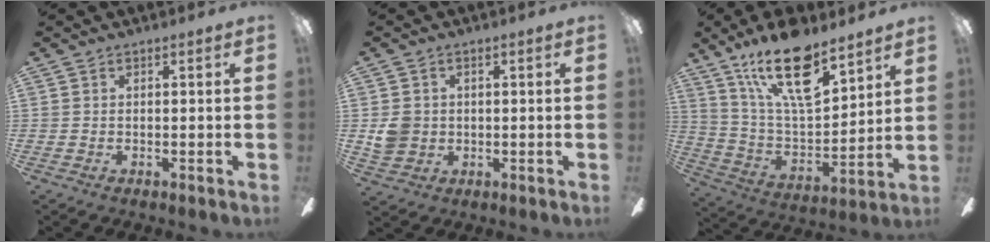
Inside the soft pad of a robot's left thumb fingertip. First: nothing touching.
{"total": 6.0, "force": [1.1, 5.6, 1.9], "torque": [-0.023, 0.009, 0.026]}
{"total": 21.2, "force": [13.9, 8.2, 13.7], "torque": [-0.247, -0.076, 0.239]}